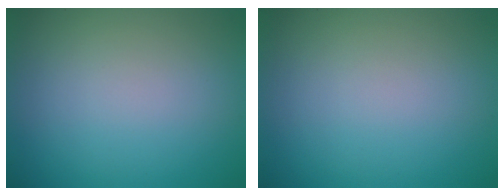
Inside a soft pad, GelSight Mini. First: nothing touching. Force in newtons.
{"total": 0.0}